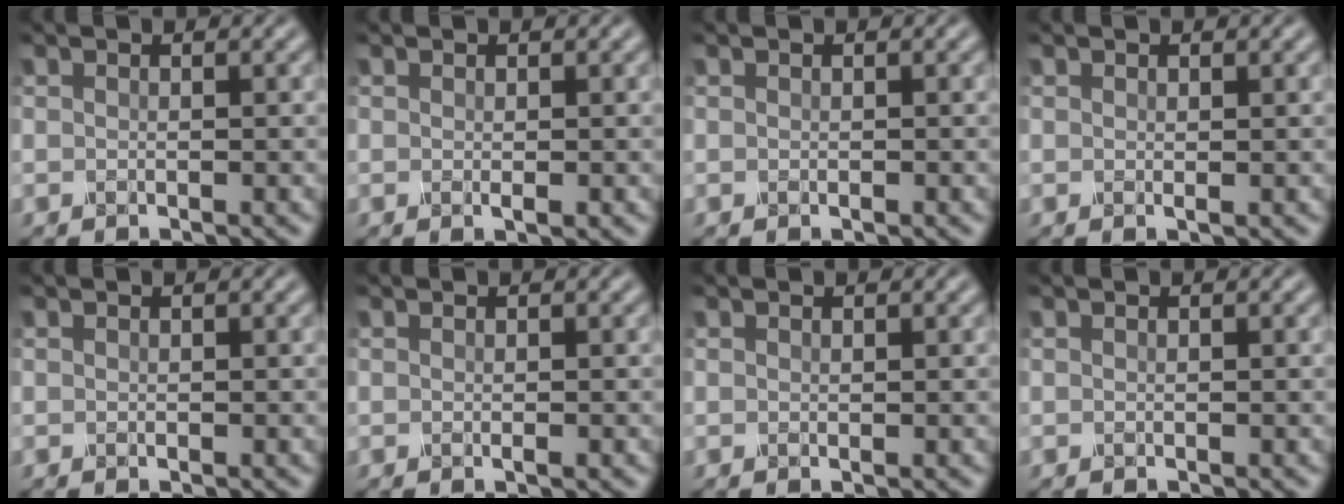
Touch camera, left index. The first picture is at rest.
{"total": 0.6, "force": [-0.1, 0.3, 0.6], "torque": [-0.010, -0.001, 0.002]}
{"total": 0.0}
{"total": 0.0}
{"total": 0.0}
{"total": 0.6, "force": [-0.4, 0.1, 0.4], "torque": [-0.007, -0.001, -0.003]}
{"total": 0.0}
{"total": 0.0}